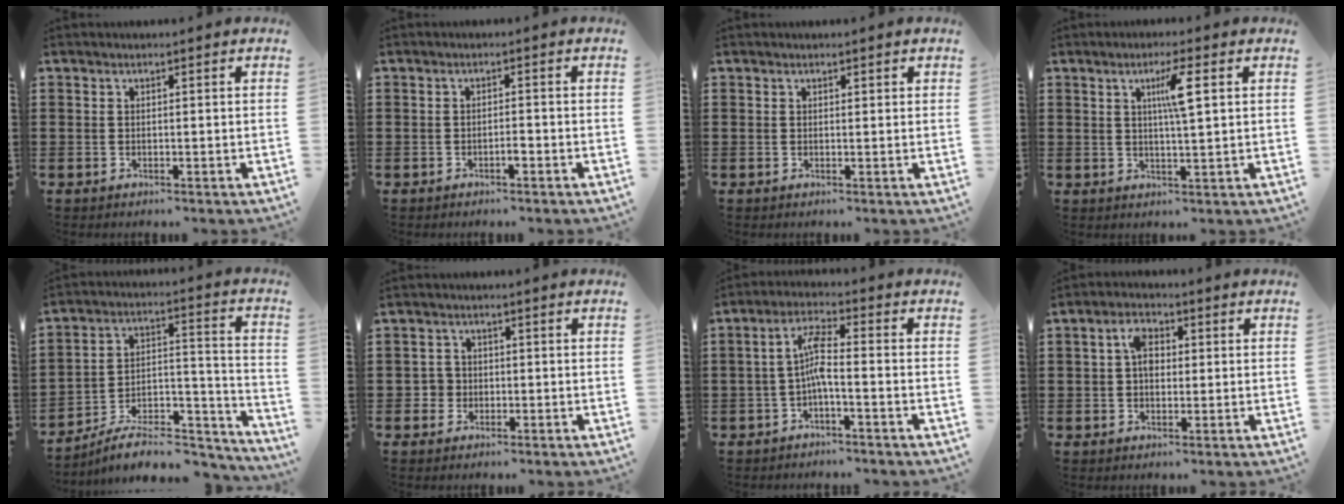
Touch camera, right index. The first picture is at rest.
{"total": 1.5, "force": [-0.9, 0.2, 1.2], "torque": [-0.024, -0.003, -0.015]}
{"total": 1.0, "force": [0.9, 0.5, 0.1], "torque": [0.004, -0.001, 0.016]}
{"total": 4.8, "force": [1.5, 0.2, 4.5], "torque": [-0.083, -0.001, 0.019]}
{"total": 8.8, "force": [-7.4, 2.8, 3.7], "torque": [-0.051, 0.023, -0.138]}
{"total": 2.4, "force": [-0.7, 2.3, 0.5], "torque": [-0.019, 0.005, -0.017]}
{"total": 5.1, "force": [-1.3, 1.1, 4.8], "torque": [-0.096, 0.009, -0.028]}
{"total": 4.2, "force": [0.5, 2.6, 3.2], "torque": [-0.068, 0.014, 0.006]}